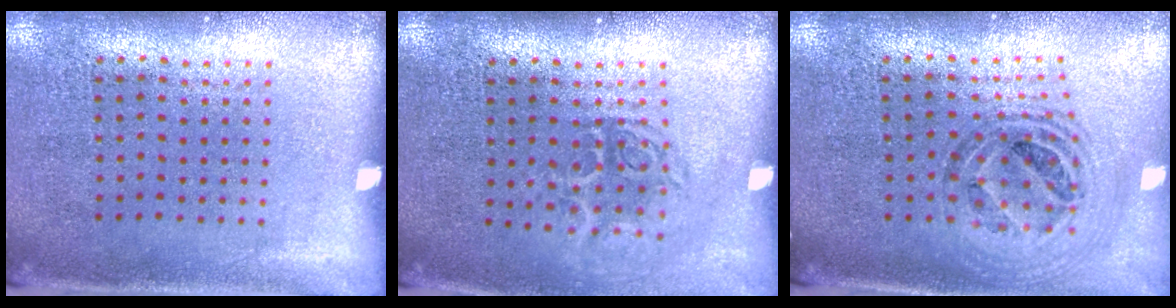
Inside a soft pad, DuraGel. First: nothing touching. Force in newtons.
{"total": 1.7, "press": 1.3, "slide": 1.1}
{"total": 1.0, "press": 1.0, "slide": 0.2}